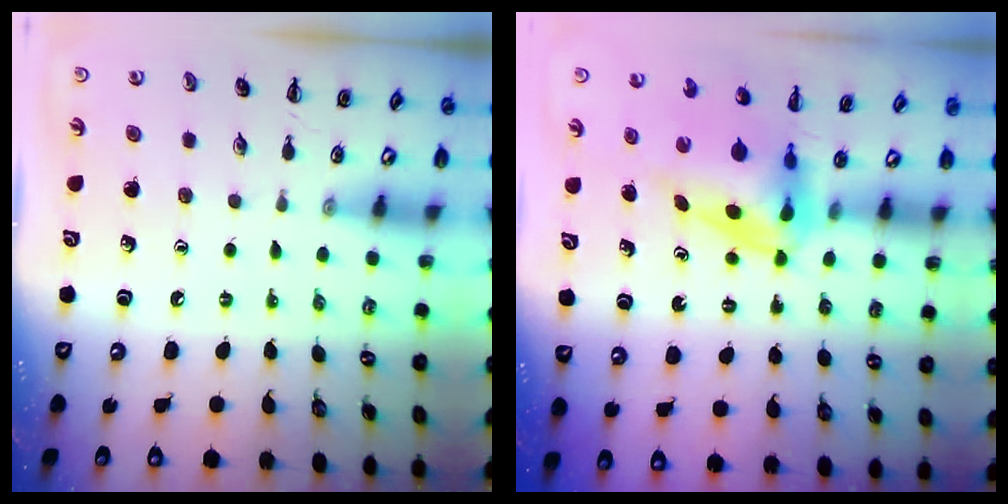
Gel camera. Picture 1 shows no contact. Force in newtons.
{"total": 4.0, "press": 3.9, "slide": 0.7}